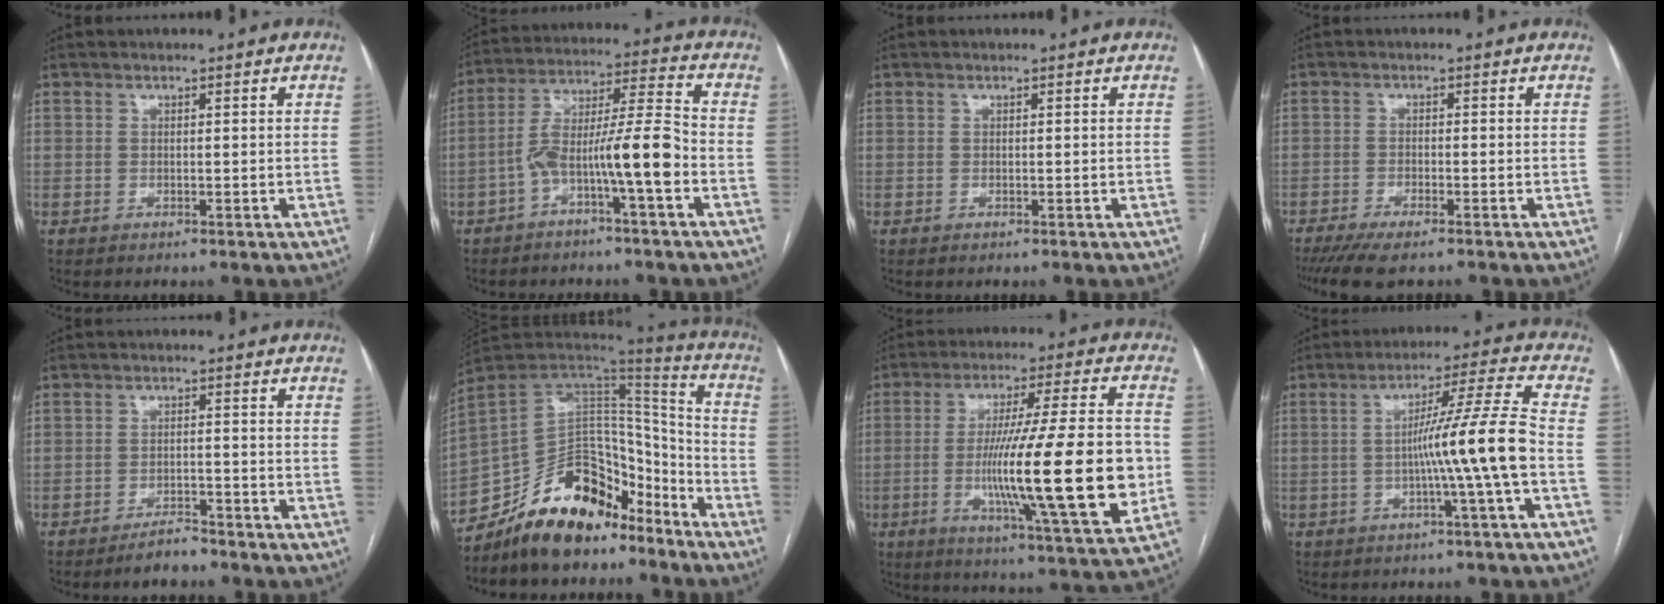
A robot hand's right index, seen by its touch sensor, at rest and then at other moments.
{"total": 11.1, "force": [-4.4, 0.4, 10.2], "torque": [-0.185, 0.031, -0.076]}
{"total": 0.0}
{"total": 5.7, "force": [-4.3, 1.1, 3.5], "torque": [-0.056, -0.011, -0.069]}
{"total": 3.3, "force": [-3.0, 0.8, 1.1], "torque": [-0.018, -0.001, -0.048]}
{"total": 17.9, "force": [-13.6, 8.2, 8.1], "torque": [-0.129, 0.055, -0.232]}
{"total": 22.2, "force": [-3.4, 1.1, 21.9], "torque": [-0.338, -0.011, -0.056]}
{"total": 10.1, "force": [-2.2, -2.2, 9.6], "torque": [-0.156, 0.013, -0.036]}